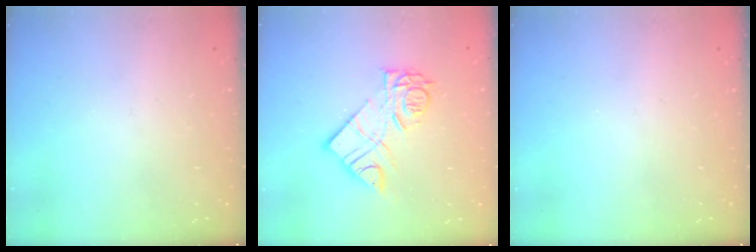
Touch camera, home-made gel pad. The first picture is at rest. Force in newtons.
{"total": 12.9, "press": 12.9, "slide": 0.5}
{"total": 0.0}